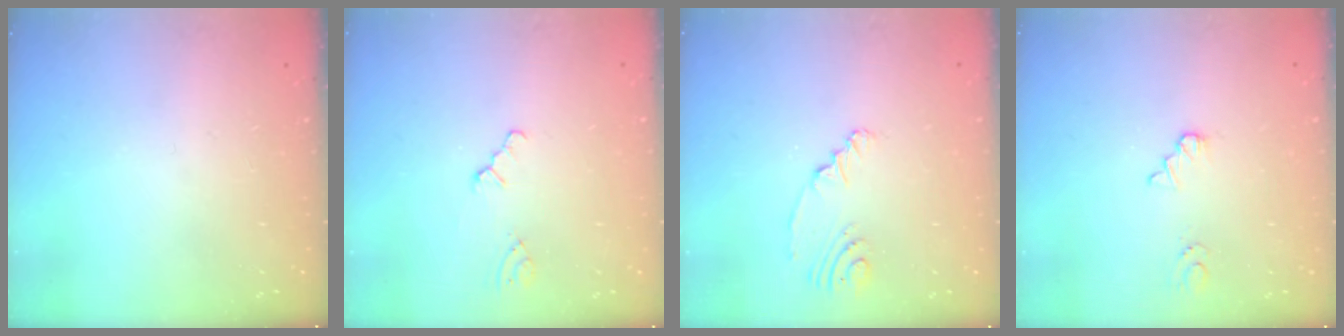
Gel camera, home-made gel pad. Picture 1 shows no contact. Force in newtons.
{"total": 0.5, "press": 0.5, "slide": 0.2}
{"total": 3.4, "press": 2.6, "slide": 2.1}
{"total": 1.3, "press": 1.3, "slide": 0.2}